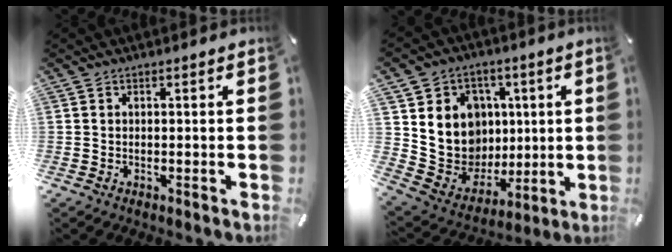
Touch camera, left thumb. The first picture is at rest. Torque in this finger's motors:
{"motor_torque": [0.73, 0.59, 0.66, -0.48, 0.25]}